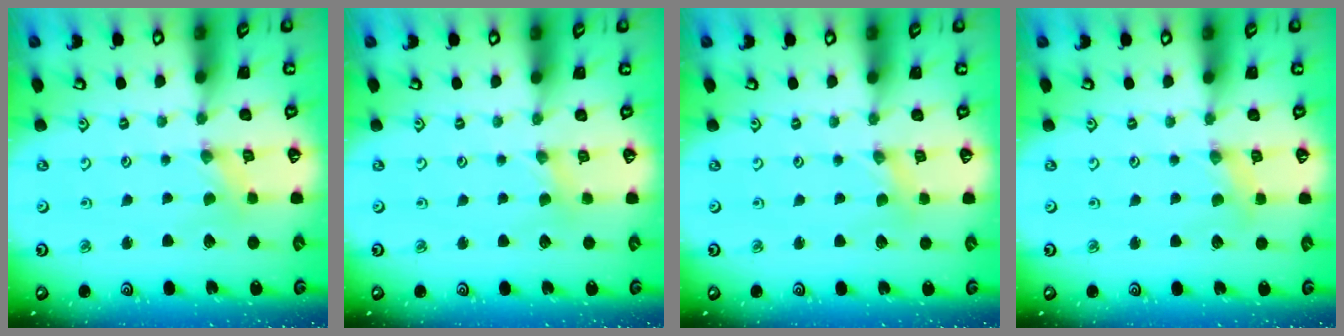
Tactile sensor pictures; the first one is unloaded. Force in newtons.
{"total": 1.7, "press": 1.7, "slide": 0.3}
{"total": 0.0}
{"total": 1.9, "press": 1.9, "slide": 0.3}